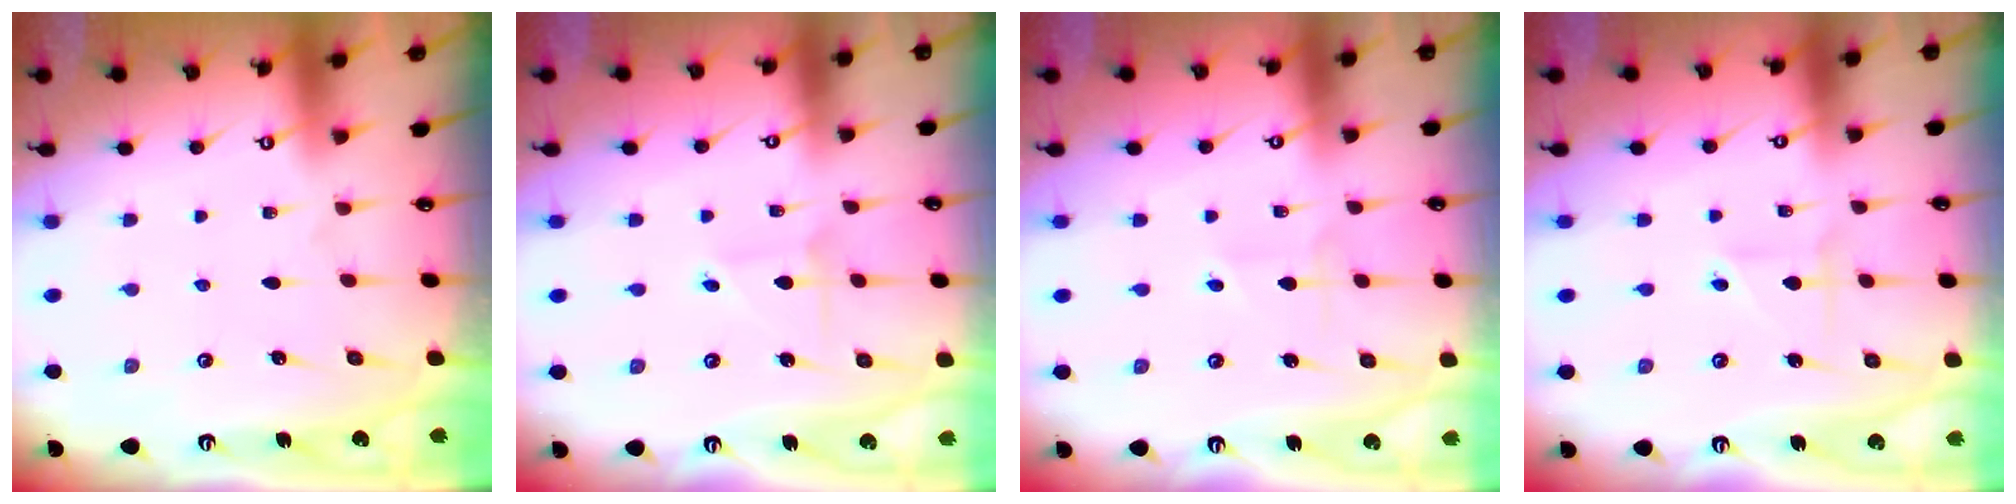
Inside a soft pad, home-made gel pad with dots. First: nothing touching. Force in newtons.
{"total": 1.4, "press": 1.4, "slide": 0.1}
{"total": 2.8, "press": 2.8, "slide": 0.3}
{"total": 2.0, "press": 1.9, "slide": 0.5}